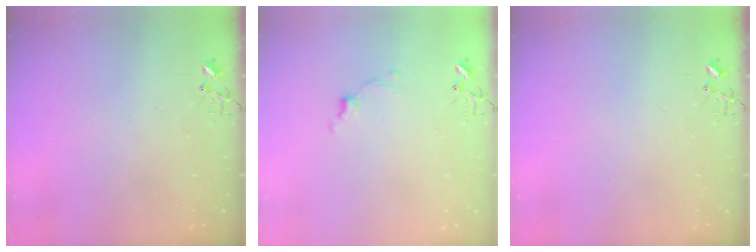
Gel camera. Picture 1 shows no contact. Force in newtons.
{"total": 6.8, "press": 6.8, "slide": 0.7}
{"total": 0.0}